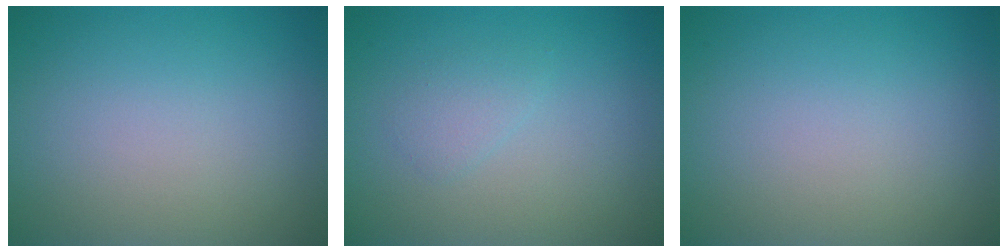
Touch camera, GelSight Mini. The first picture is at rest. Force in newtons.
{"total": 1.1, "press": 1.1, "slide": 0.1}
{"total": 0.0}